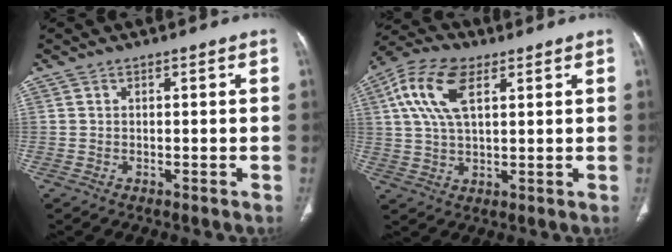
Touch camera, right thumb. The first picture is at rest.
{"total": 11.5, "force": [4.3, 5.7, 9.0], "torque": [-0.189, 0.009, 0.078]}